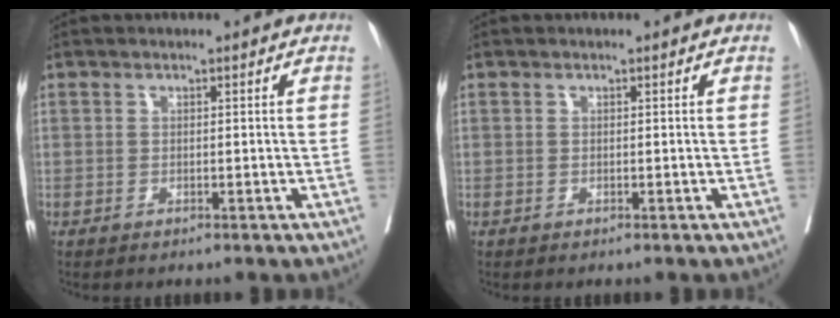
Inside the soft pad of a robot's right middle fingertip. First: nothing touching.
{"total": 0.0}